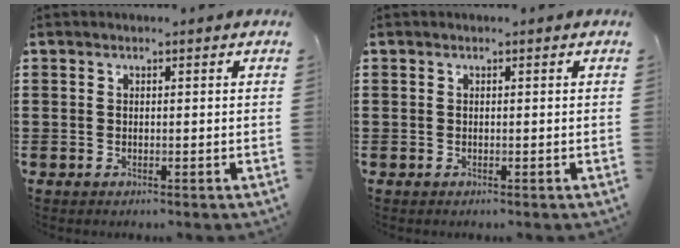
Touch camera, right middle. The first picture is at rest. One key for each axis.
{"total": 0.0}